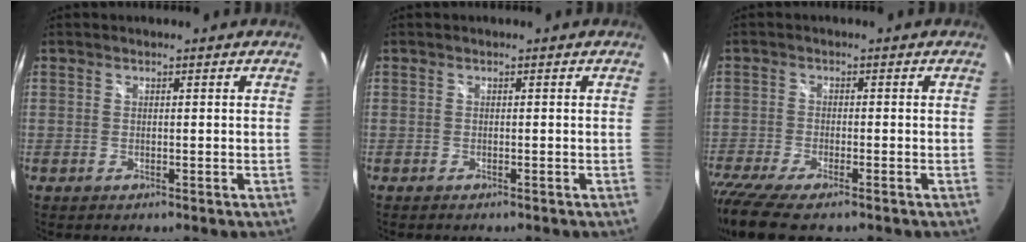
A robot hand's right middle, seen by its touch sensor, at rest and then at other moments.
{"total": 0.7, "force": [-0.7, 0.1, 0.3], "torque": [-0.005, -0.003, -0.011]}
{"total": 10.1, "force": [-8.0, 1.8, 5.9], "torque": [-0.146, -0.049, -0.145]}